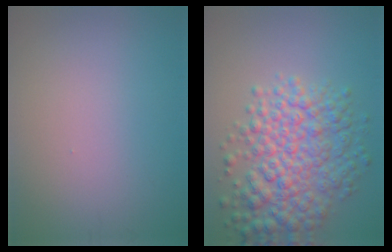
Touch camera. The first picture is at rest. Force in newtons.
{"total": 7.5, "press": 7.5, "slide": 0.1}